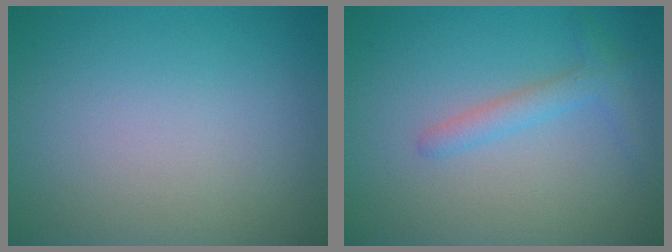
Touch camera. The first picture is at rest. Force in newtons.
{"total": 2.1, "press": 2.1, "slide": 0.0}